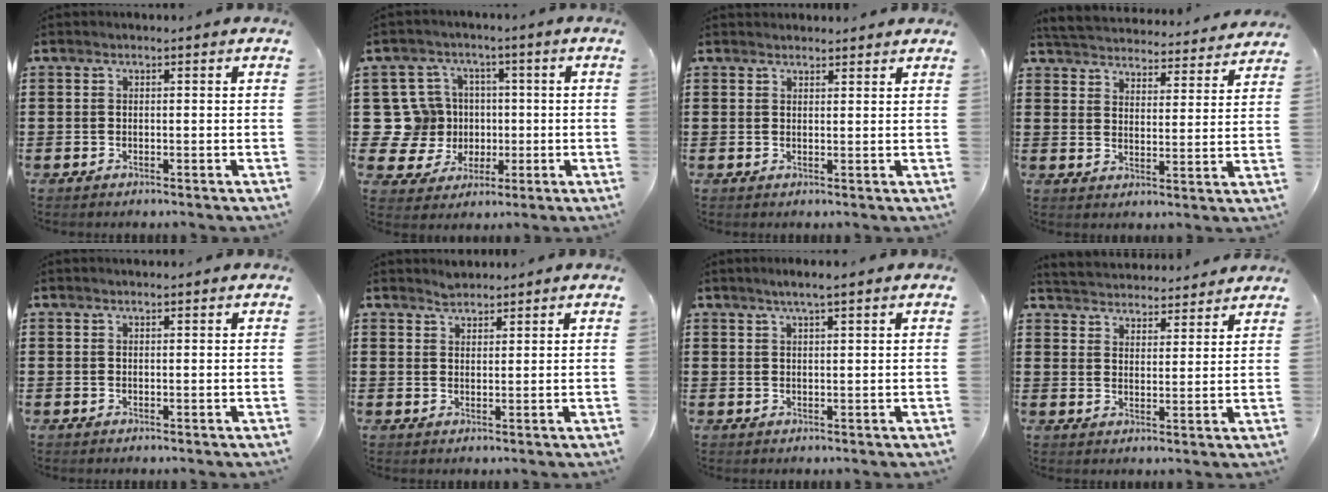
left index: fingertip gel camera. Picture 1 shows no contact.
{"total": 10.3, "force": [1.0, 9.9, 2.9], "torque": [-0.123, 0.012, 0.031]}
{"total": 1.6, "force": [1.6, 0.3, 0.0], "torque": [-0.004, 0.002, 0.032]}
{"total": 4.4, "force": [4.4, 0.0, 0.0], "torque": [-0.025, -0.035, 0.072]}
{"total": 0.7, "force": [0.6, 0.0, 0.4], "torque": [-0.009, 0.000, 0.012]}
{"total": 2.0, "force": [2.0, 0.4, 0.1], "torque": [-0.007, 0.002, 0.039]}
{"total": 2.6, "force": [1.9, 0.0, 1.8], "torque": [-0.037, 0.002, 0.034]}
{"total": 4.0, "force": [3.9, 0.2, -0.6], "torque": [-0.008, -0.022, 0.070]}